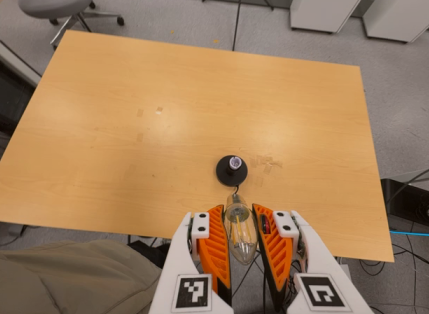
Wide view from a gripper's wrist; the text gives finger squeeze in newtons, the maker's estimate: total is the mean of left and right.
{"total": 22.3, "left": 24.4, "right": 20.2}